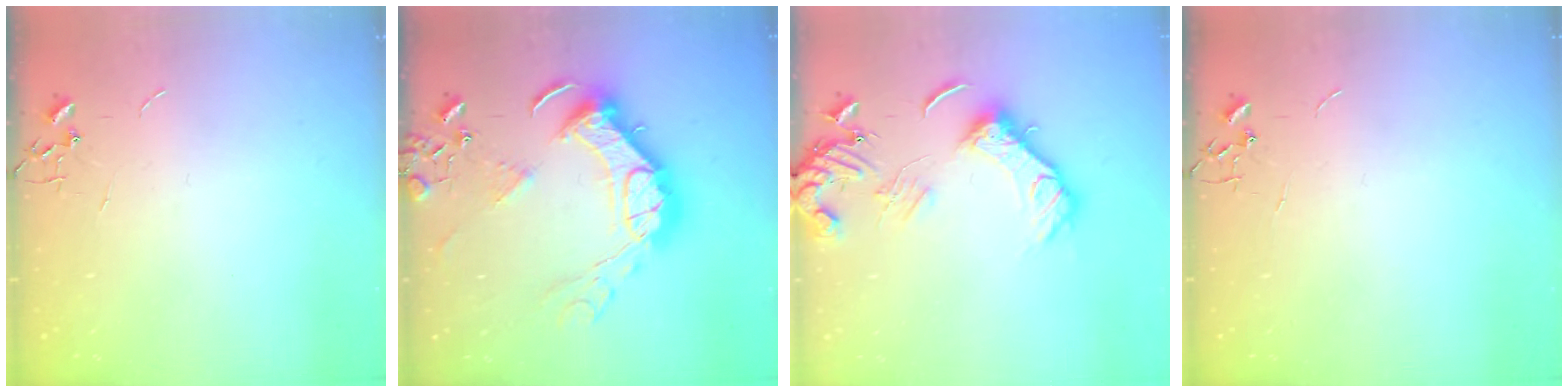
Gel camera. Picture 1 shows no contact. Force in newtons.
{"total": 20.6, "press": 20.4, "slide": 2.4}
{"total": 14.2, "press": 14.1, "slide": 2.0}
{"total": 0.0}